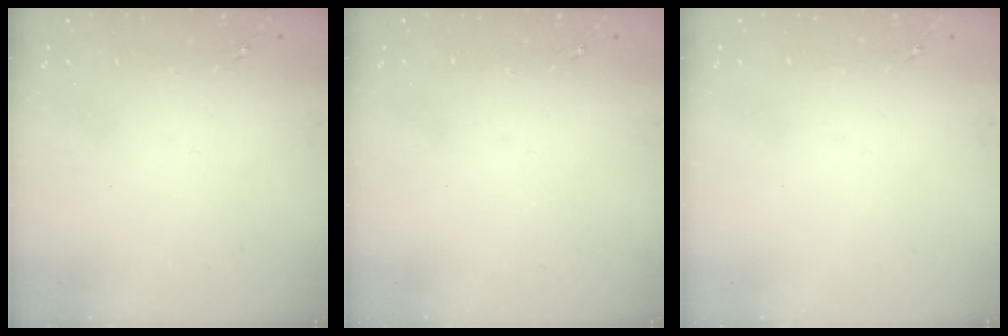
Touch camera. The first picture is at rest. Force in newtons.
{"total": 0.0}
{"total": 0.0}